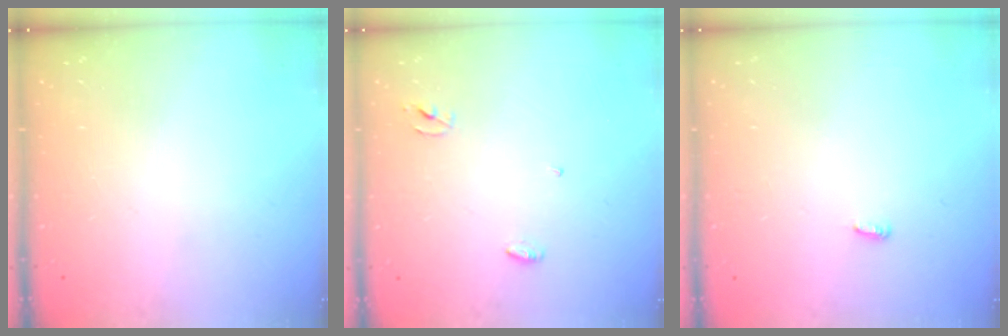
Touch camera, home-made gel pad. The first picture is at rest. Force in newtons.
{"total": 3.3, "press": 3.3, "slide": 0.3}
{"total": 2.6, "press": 2.6, "slide": 0.2}